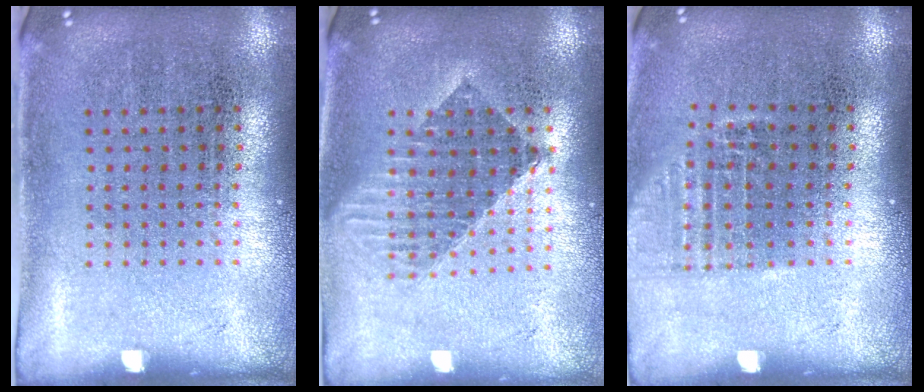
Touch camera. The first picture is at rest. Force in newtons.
{"total": 1.6, "press": 1.3, "slide": 0.9}
{"total": 1.1, "press": 1.0, "slide": 0.5}